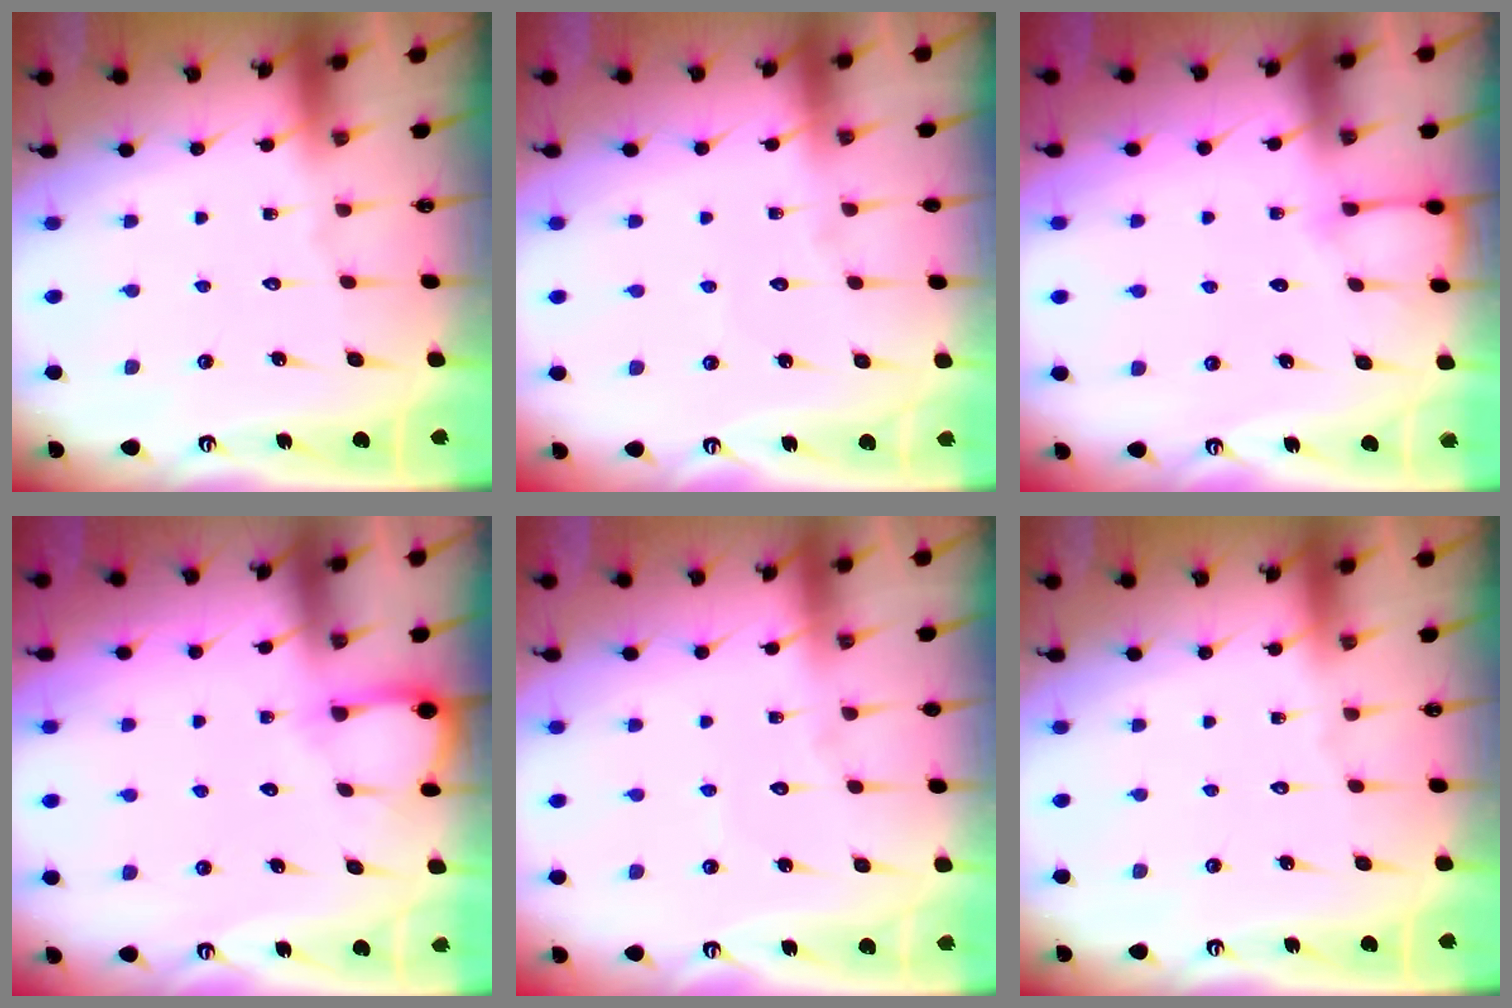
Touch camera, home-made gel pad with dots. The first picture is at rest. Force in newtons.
{"total": 2.6, "press": 2.6, "slide": 0.3}
{"total": 6.6, "press": 6.6, "slide": 0.5}
{"total": 4.3, "press": 4.3, "slide": 0.4}
{"total": 2.7, "press": 2.7, "slide": 0.2}
{"total": 0.0}